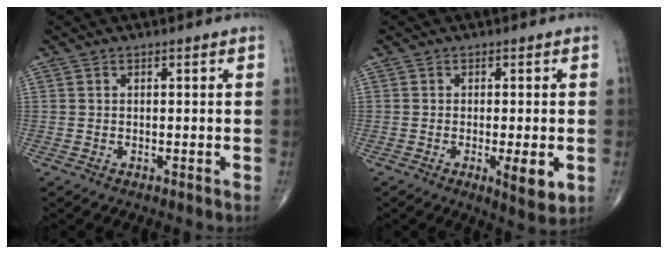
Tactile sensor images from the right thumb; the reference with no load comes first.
{"total": 5.4, "force": [-1.3, 1.3, 5.1], "torque": [-0.076, -0.014, -0.018]}